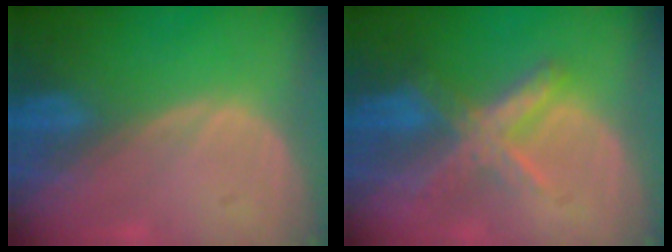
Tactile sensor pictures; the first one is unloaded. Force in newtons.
{"total": 7.2, "press": 6.2, "slide": 3.8}